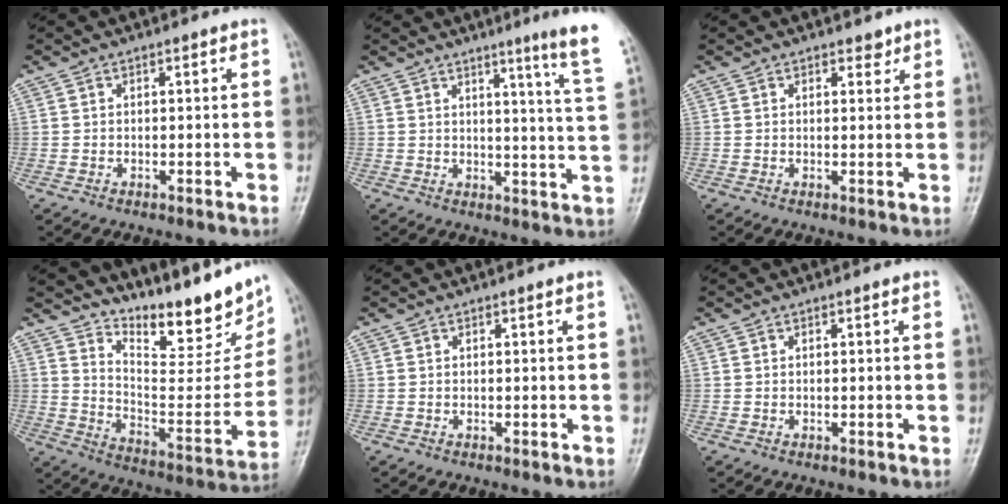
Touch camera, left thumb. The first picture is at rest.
{"total": 11.0, "force": [7.3, -0.9, 8.1], "torque": [-0.101, -0.050, 0.078]}
{"total": 1.9, "force": [1.3, 1.1, 0.7], "torque": [0.005, -0.007, 0.015]}
{"total": 20.4, "force": [15.6, 6.4, 11.5], "torque": [-0.129, -0.105, 0.235]}
{"total": 0.0}
{"total": 0.0}